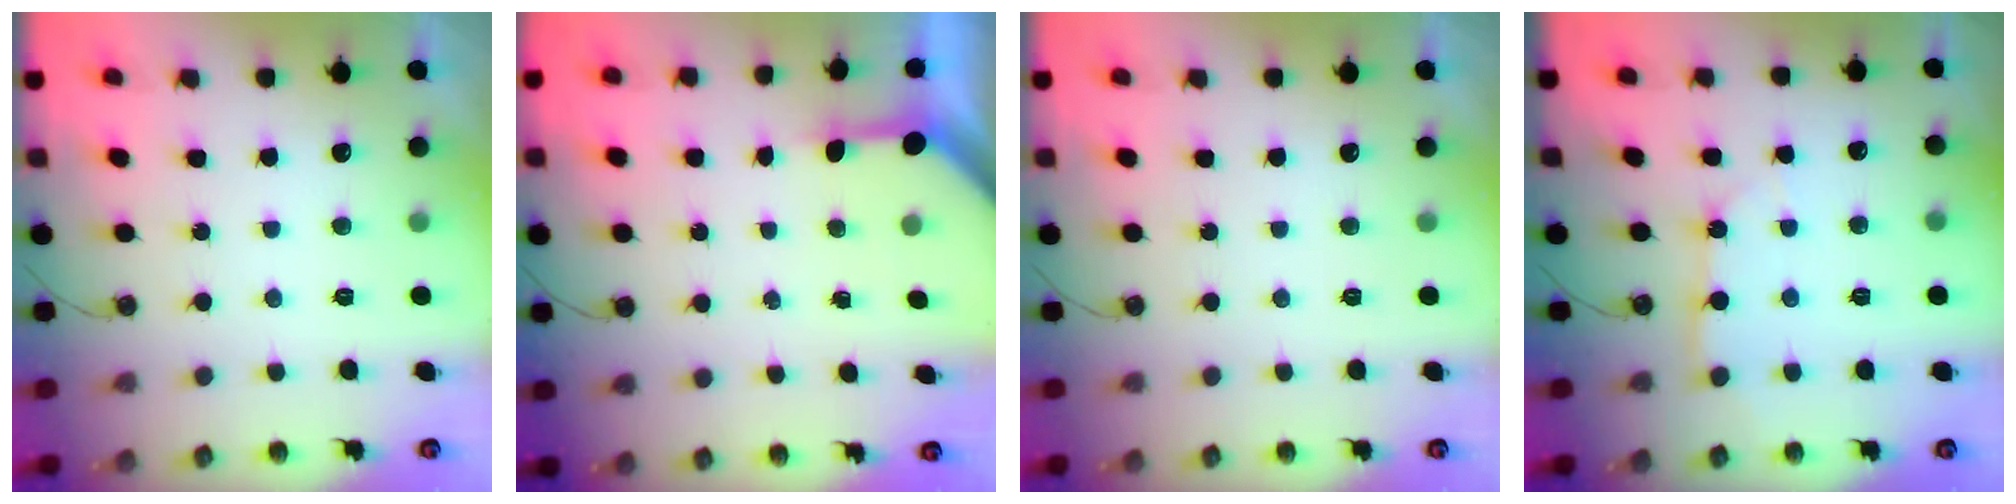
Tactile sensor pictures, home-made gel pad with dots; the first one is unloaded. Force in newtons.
{"total": 3.4, "press": 3.4, "slide": 0.4}
{"total": 0.0}
{"total": 3.0, "press": 2.9, "slide": 0.3}